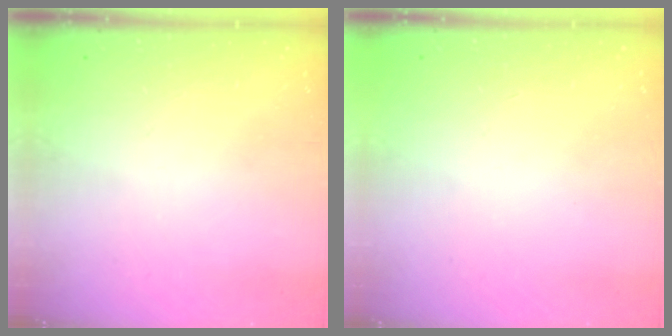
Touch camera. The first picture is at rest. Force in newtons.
{"total": 1.5, "press": 1.5, "slide": 0.1}